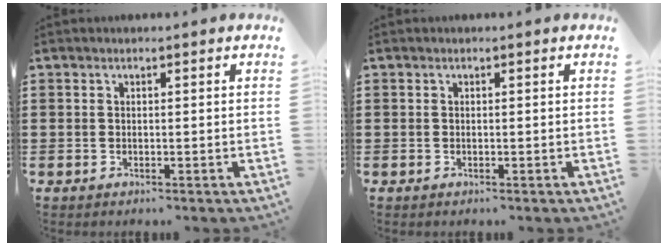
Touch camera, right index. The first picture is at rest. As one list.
[{"total": 0.0}]